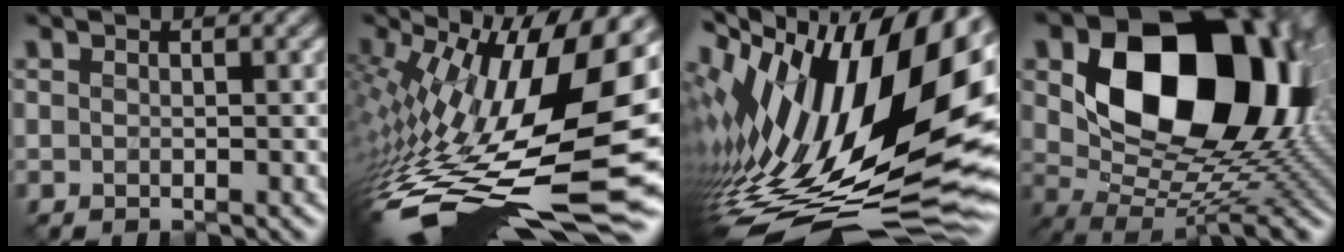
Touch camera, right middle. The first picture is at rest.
{"total": 17.6, "force": [-2.6, 7.5, 15.7], "torque": [-0.285, -0.010, -0.053]}
{"total": 17.7, "force": [0.4, 7.0, 16.2], "torque": [-0.287, -0.007, 0.001]}
{"total": 17.0, "force": [4.8, 11.0, 12.1], "torque": [-0.171, -0.001, 0.086]}